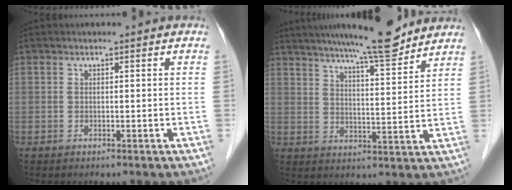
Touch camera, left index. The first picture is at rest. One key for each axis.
{"total": 12.9, "fx": 11.2, "fy": 0.8, "fz": 6.3, "tx": -0.097, "ty": 0.001, "tz": 0.164}